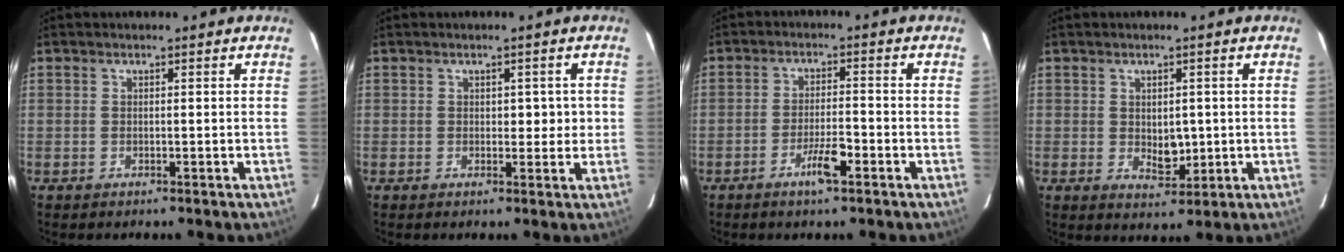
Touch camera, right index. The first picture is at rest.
{"total": 2.9, "force": [0.3, 1.9, 2.2], "torque": [-0.019, 0.009, 0.007]}
{"total": 4.7, "force": [-2.6, 0.6, 3.9], "torque": [-0.072, -0.001, -0.049]}
{"total": 4.0, "force": [-0.1, 2.4, 3.2], "torque": [-0.043, -0.006, 0.008]}